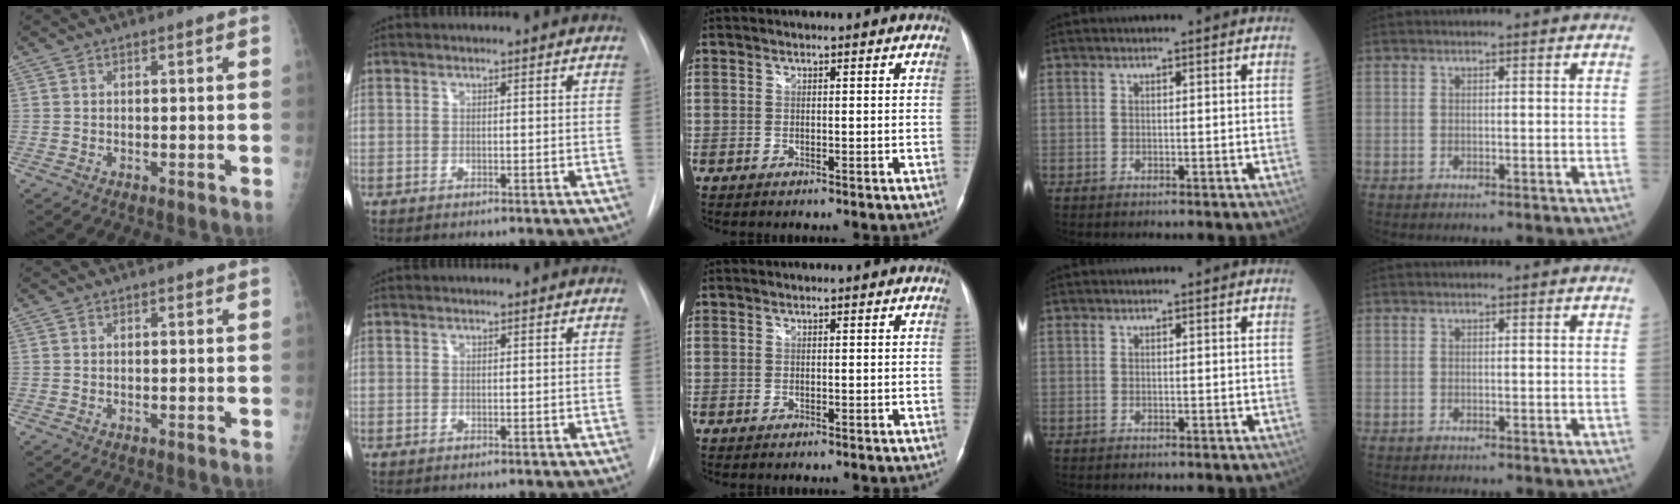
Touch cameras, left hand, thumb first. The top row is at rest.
{}